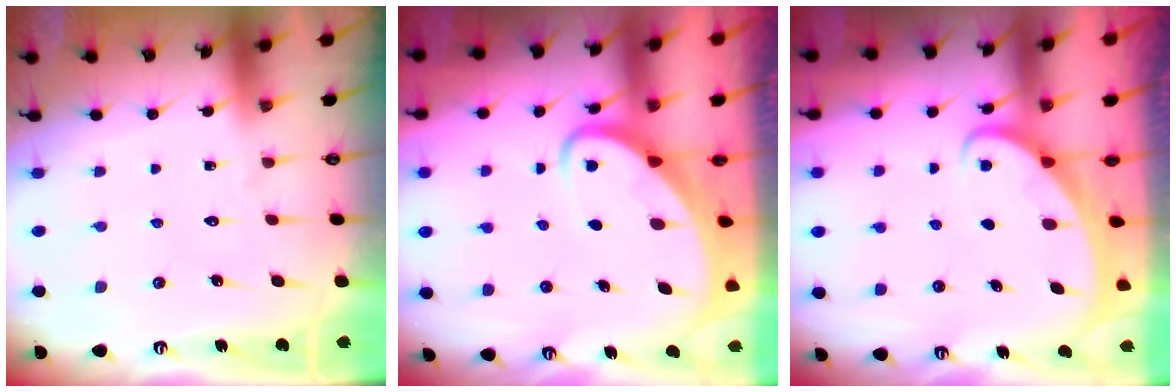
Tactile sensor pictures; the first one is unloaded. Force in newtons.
{"total": 3.5, "press": 3.5, "slide": 0.5}
{"total": 1.9, "press": 1.9, "slide": 0.2}